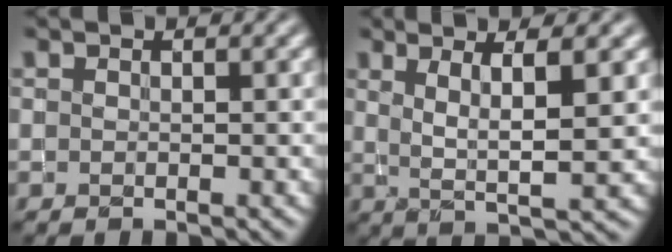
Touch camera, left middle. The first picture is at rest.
{"total": 5.0, "force": [1.6, 1.0, 4.6], "torque": [-0.082, -0.005, 0.032]}